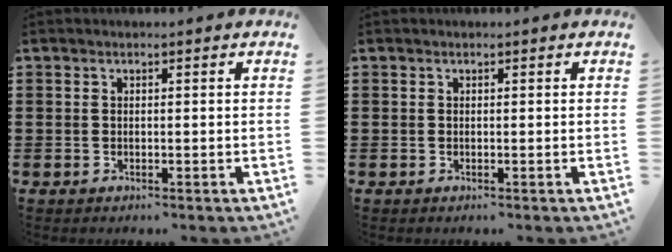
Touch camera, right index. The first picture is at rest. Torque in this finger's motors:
{"motor_torque": [0.33, 0.32, 0.00, 0.01]}